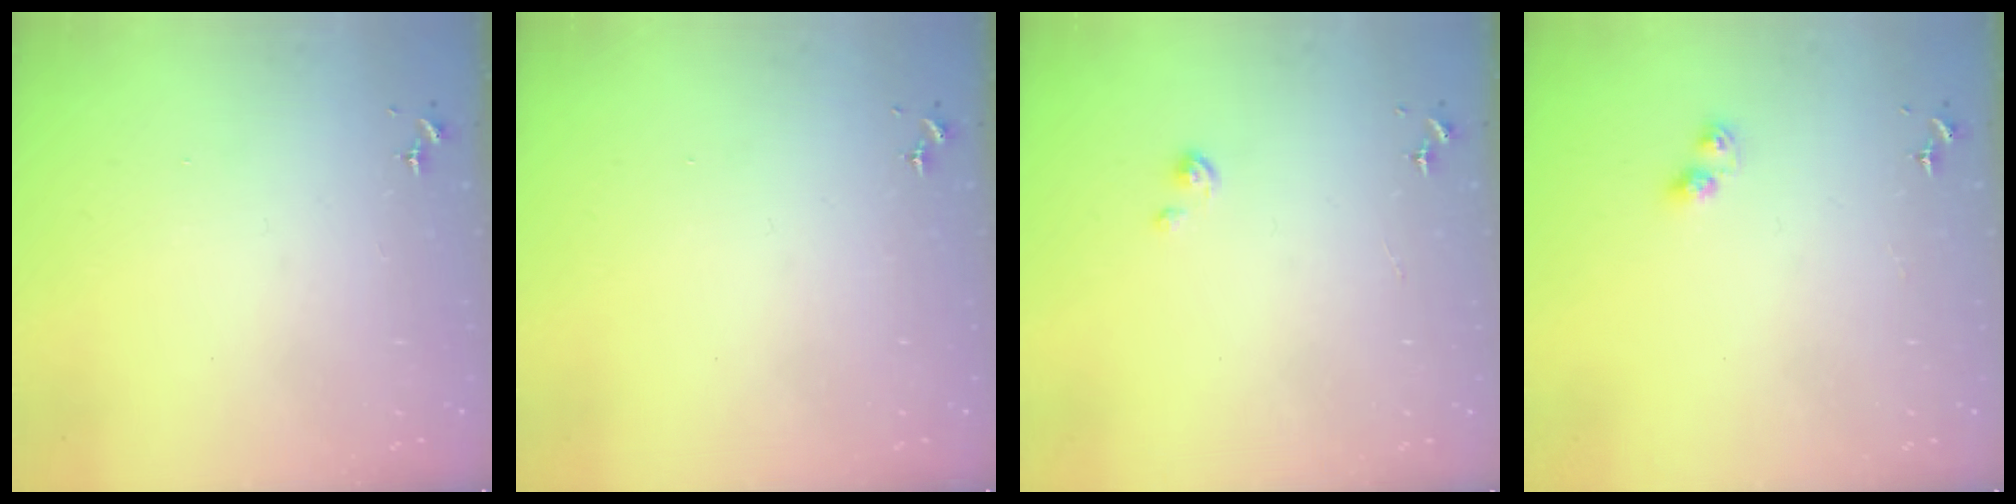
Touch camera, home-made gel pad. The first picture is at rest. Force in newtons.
{"total": 0.0}
{"total": 1.4, "press": 1.4, "slide": 0.1}
{"total": 4.3, "press": 4.3, "slide": 0.1}